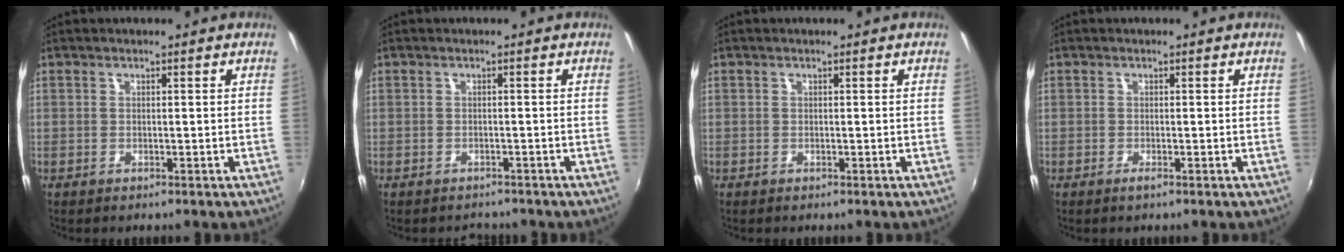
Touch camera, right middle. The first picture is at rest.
{"total": 2.2, "force": [-2.0, 0.9, 0.2], "torque": [-0.007, -0.009, -0.027]}
{"total": 0.0}
{"total": 0.8, "force": [-0.4, -0.2, 0.6], "torque": [-0.011, -0.001, -0.009]}